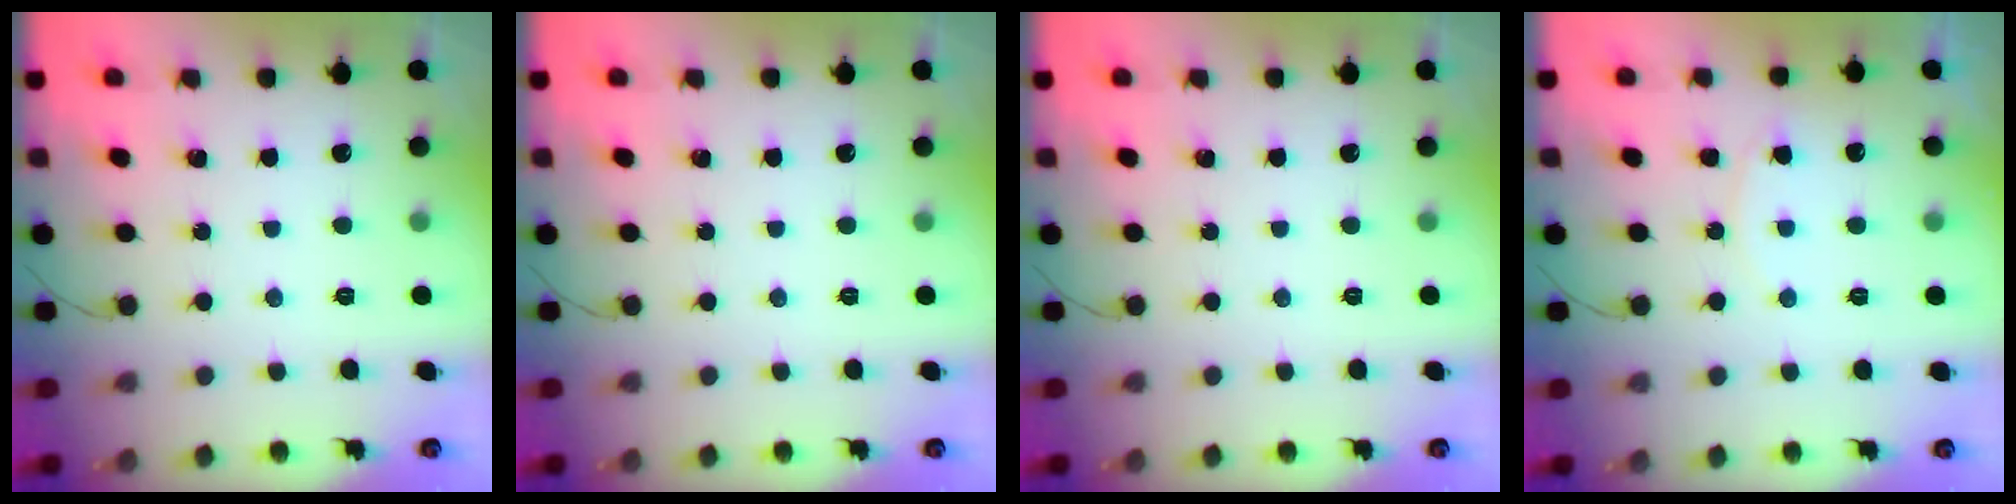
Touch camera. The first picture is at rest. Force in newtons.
{"total": 0.0}
{"total": 0.0}
{"total": 5.6, "press": 5.6, "slide": 0.6}